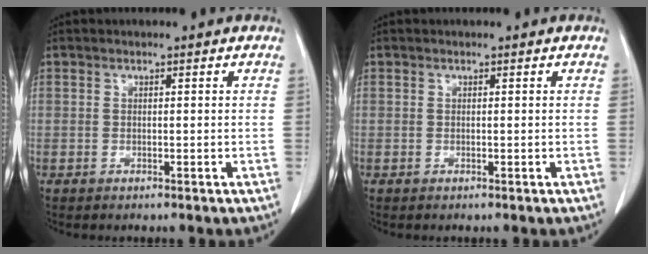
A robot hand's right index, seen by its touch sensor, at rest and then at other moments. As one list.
[{"total": 0.0}]